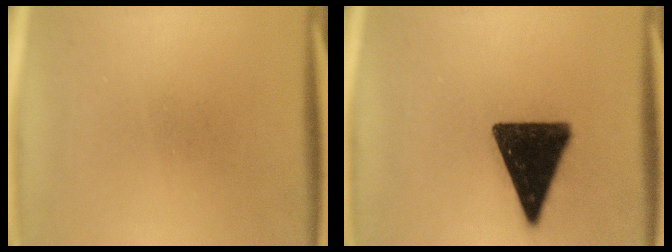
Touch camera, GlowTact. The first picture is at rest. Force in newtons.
{"total": 16.0}